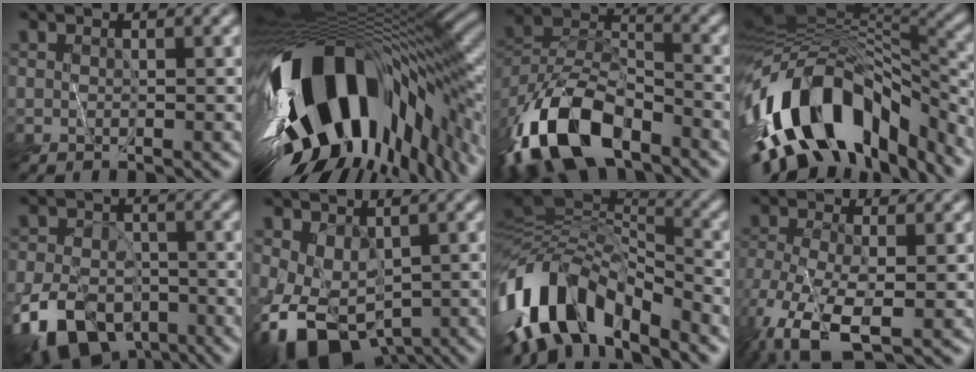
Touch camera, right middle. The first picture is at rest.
{"total": 17.6, "force": [-5.5, 8.5, 14.4], "torque": [-0.274, -0.038, -0.075]}
{"total": 11.3, "force": [-7.7, 5.1, 6.5], "torque": [-0.128, -0.001, -0.157]}
{"total": 14.0, "force": [-7.5, 7.1, 9.5], "torque": [-0.173, 0.013, -0.123]}
{"total": 10.0, "force": [-5.7, 6.2, 5.5], "torque": [-0.093, -0.030, -0.106]}
{"total": 6.4, "force": [-2.7, 4.1, 4.2], "torque": [-0.073, -0.011, -0.038]}
{"total": 10.9, "force": [-6.5, 5.2, 7.0], "torque": [-0.130, 0.017, -0.133]}
{"total": 7.8, "force": [-4.3, 3.2, 5.7], "torque": [-0.139, -0.029, -0.080]}